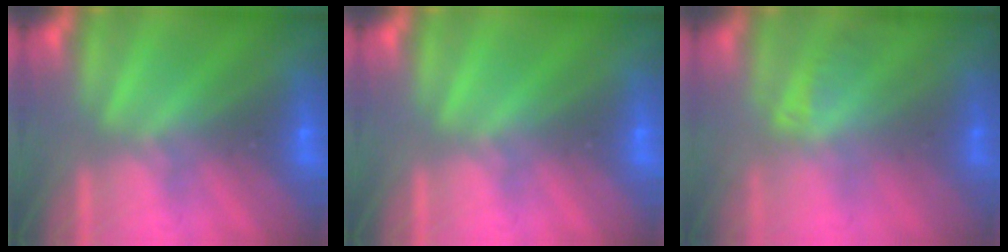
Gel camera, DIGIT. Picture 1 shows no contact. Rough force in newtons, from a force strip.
{"total": 0.0}
{"total": 1.1}